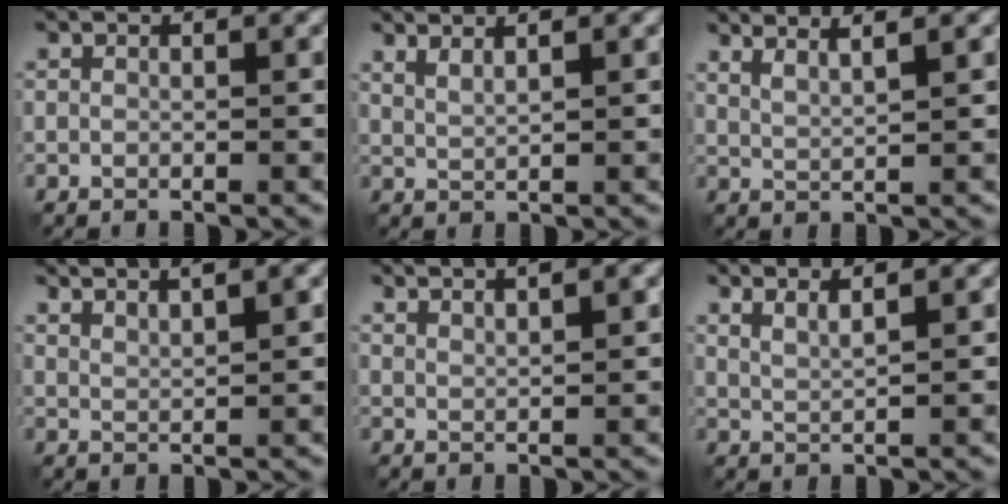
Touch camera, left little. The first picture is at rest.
{"total": 1.9, "force": [1.4, 0.5, 1.2], "torque": [-0.021, 0.000, 0.022]}
{"total": 3.1, "force": [2.3, 0.7, 2.0], "torque": [-0.024, 0.006, 0.027]}
{"total": 4.1, "force": [3.3, 0.7, 2.4], "torque": [-0.020, 0.011, 0.036]}
{"total": 3.8, "force": [2.8, 0.8, 2.4], "torque": [-0.017, 0.010, 0.026]}
{"total": 2.5, "force": [1.8, 0.6, 1.7], "torque": [-0.025, 0.001, 0.026]}